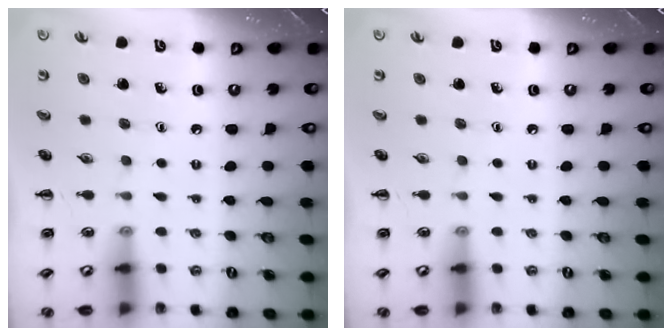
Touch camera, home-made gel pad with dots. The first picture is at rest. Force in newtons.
{"total": 0.0}